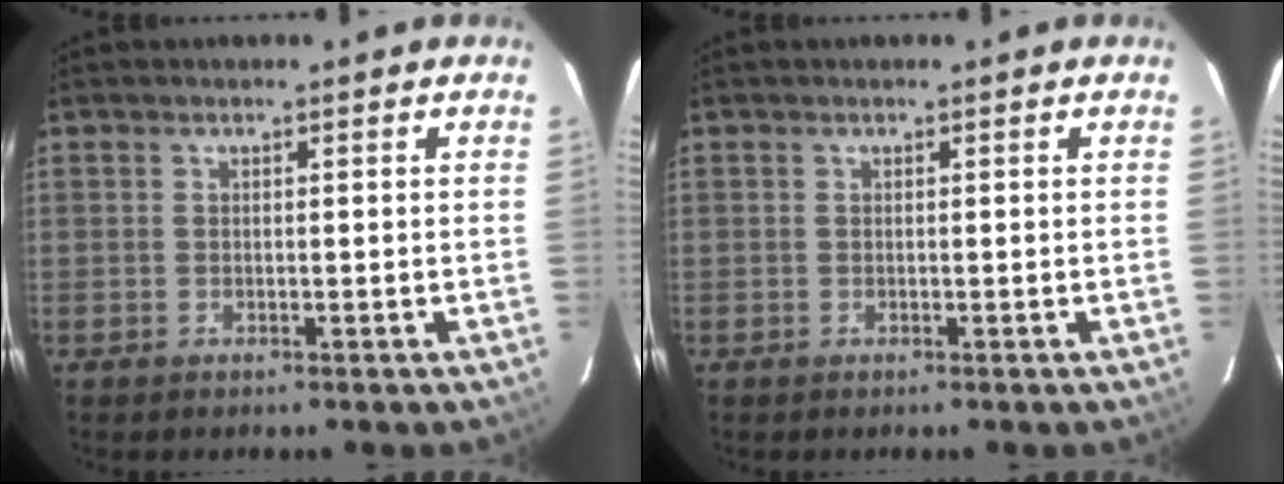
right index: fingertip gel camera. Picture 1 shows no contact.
{"total": 0.0}